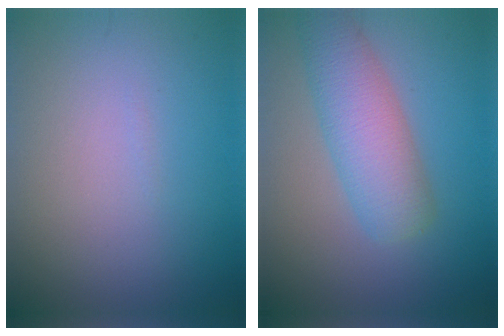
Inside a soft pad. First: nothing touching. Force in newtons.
{"total": 5.4, "press": 5.4, "slide": 0.2}